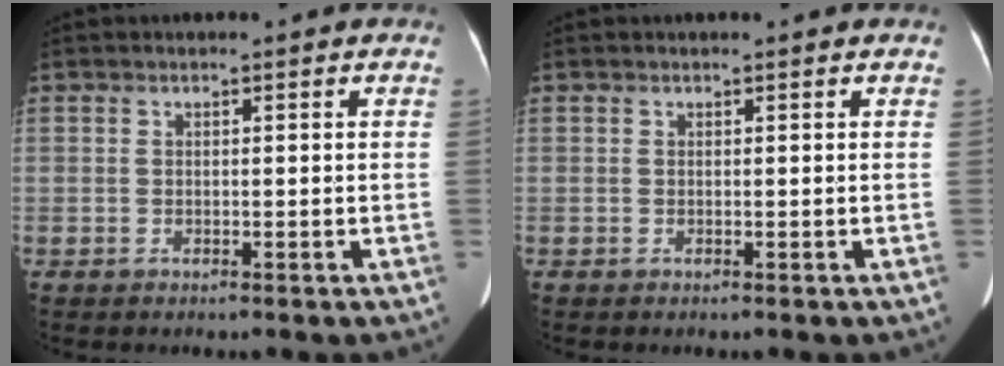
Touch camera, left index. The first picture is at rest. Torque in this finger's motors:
{"motor_torque": [0.11, 0.14, 0.01, 0.00]}